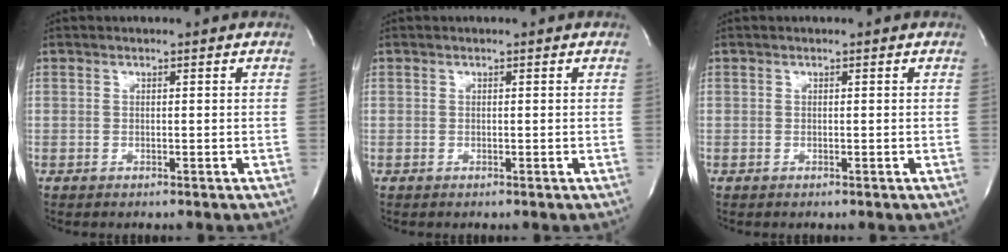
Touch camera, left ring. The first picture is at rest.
{"total": 0.0}
{"total": 0.0}